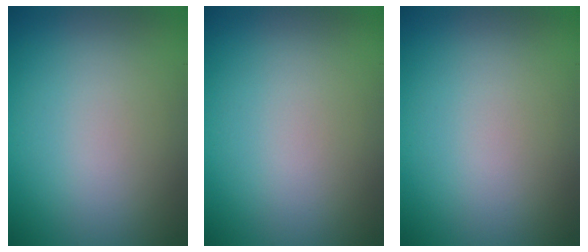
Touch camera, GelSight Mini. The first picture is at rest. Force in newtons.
{"total": 0.0}
{"total": 0.0}